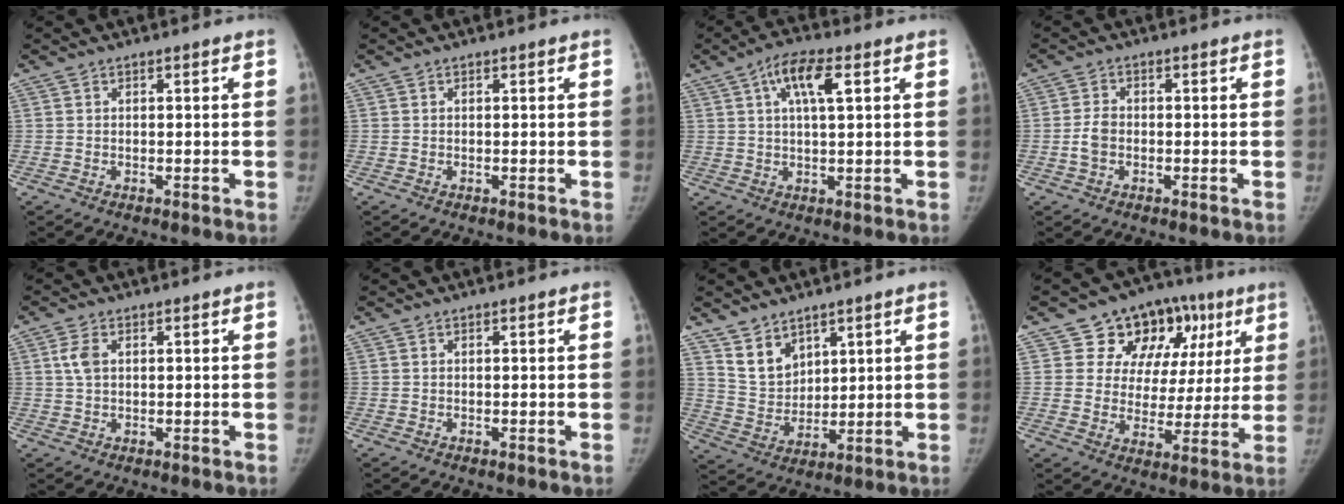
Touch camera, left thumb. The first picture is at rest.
{"total": 0.0}
{"total": 7.4, "force": [2.8, 2.3, 6.4], "torque": [-0.118, 0.006, 0.047]}
{"total": 3.2, "force": [-0.9, 2.2, 2.1], "torque": [-0.042, 0.011, -0.021]}
{"total": 3.4, "force": [1.0, 2.1, 2.4], "torque": [-0.051, 0.004, 0.020]}
{"total": 0.0}
{"total": 7.3, "force": [5.2, 4.6, 2.1], "torque": [-0.014, -0.038, 0.113]}
{"total": 16.6, "force": [7.7, 12.3, 8.2], "torque": [-0.046, 0.003, 0.114]}